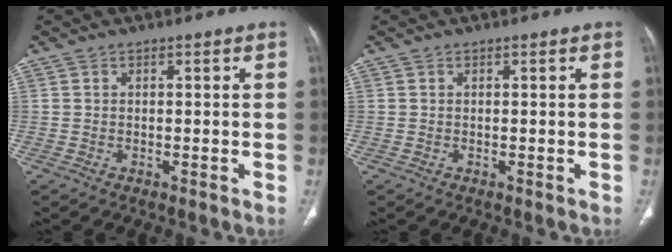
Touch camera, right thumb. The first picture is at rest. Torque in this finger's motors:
{"motor_torque": [-0.02, 0.02, -0.05, 0.04, 0.00]}